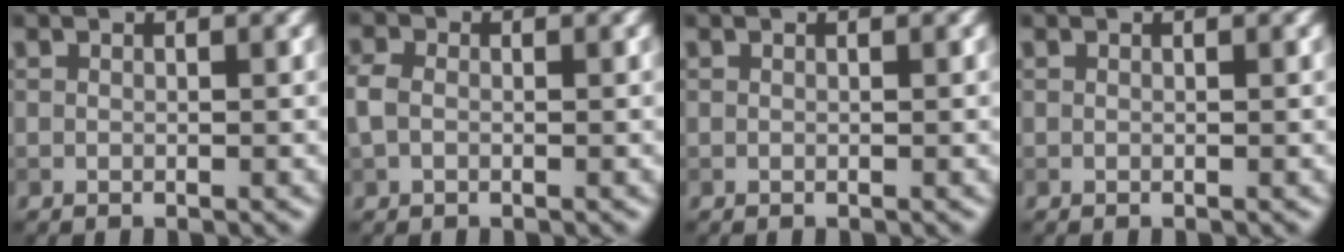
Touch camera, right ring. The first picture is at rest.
{"total": 1.7, "force": [-0.2, 1.3, 1.1], "torque": [-0.025, 0.005, -0.011]}
{"total": 0.0}
{"total": 0.0}